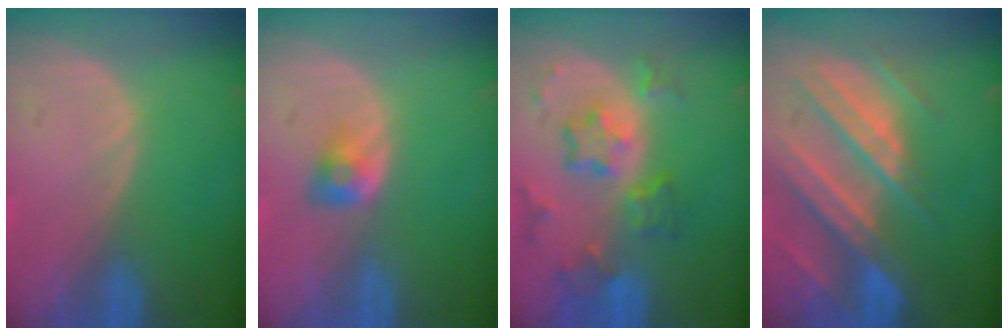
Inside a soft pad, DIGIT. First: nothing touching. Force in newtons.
{"total": 2.7, "press": 2.4, "slide": 1.2}
{"total": 8.3, "press": 7.3, "slide": 3.9}
{"total": 10.5, "press": 9.3, "slide": 4.9}